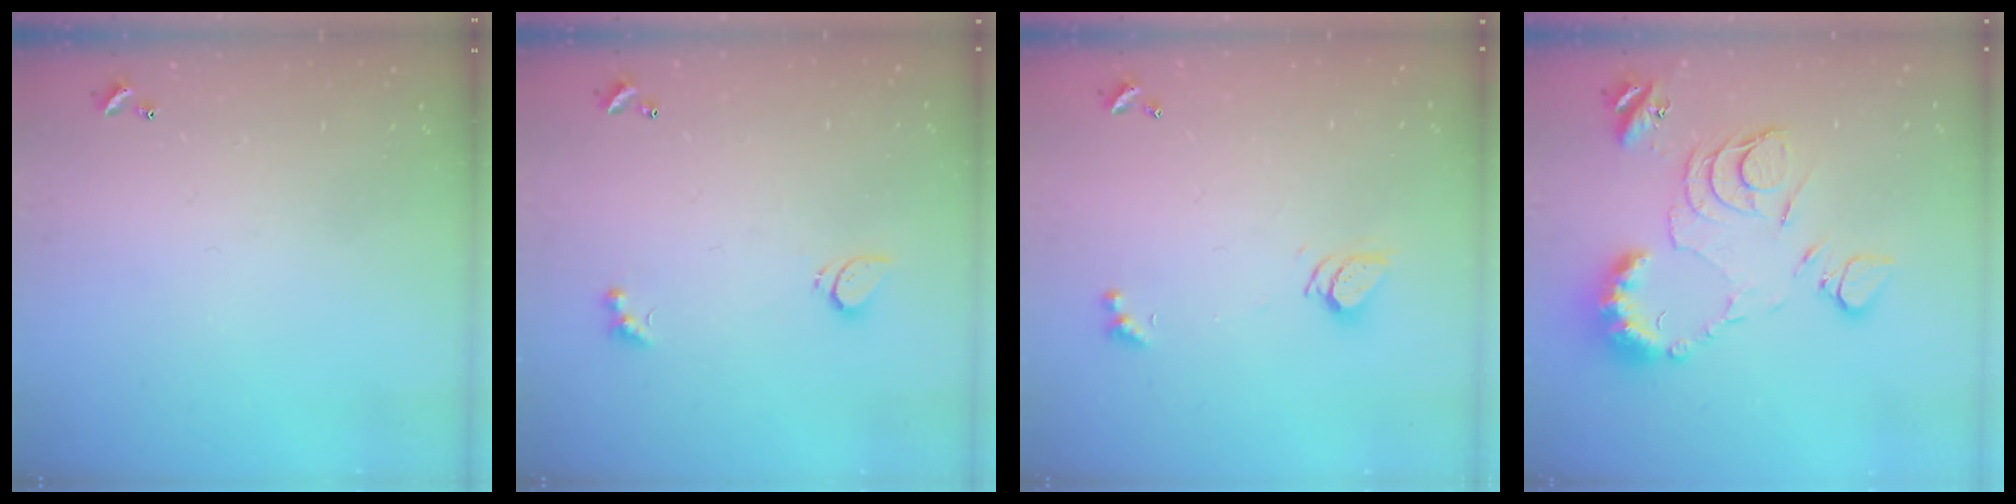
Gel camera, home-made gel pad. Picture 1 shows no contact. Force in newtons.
{"total": 2.2, "press": 2.1, "slide": 0.6}
{"total": 3.6, "press": 3.6, "slide": 0.4}
{"total": 14.4, "press": 14.4, "slide": 1.2}